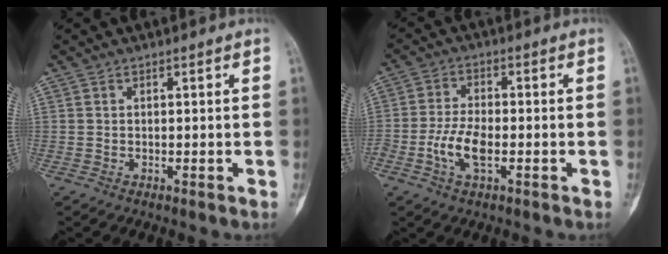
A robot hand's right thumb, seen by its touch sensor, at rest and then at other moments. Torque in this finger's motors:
{"motor_torque": [-0.17, -0.27, 0.23, 0.24, 0.08]}